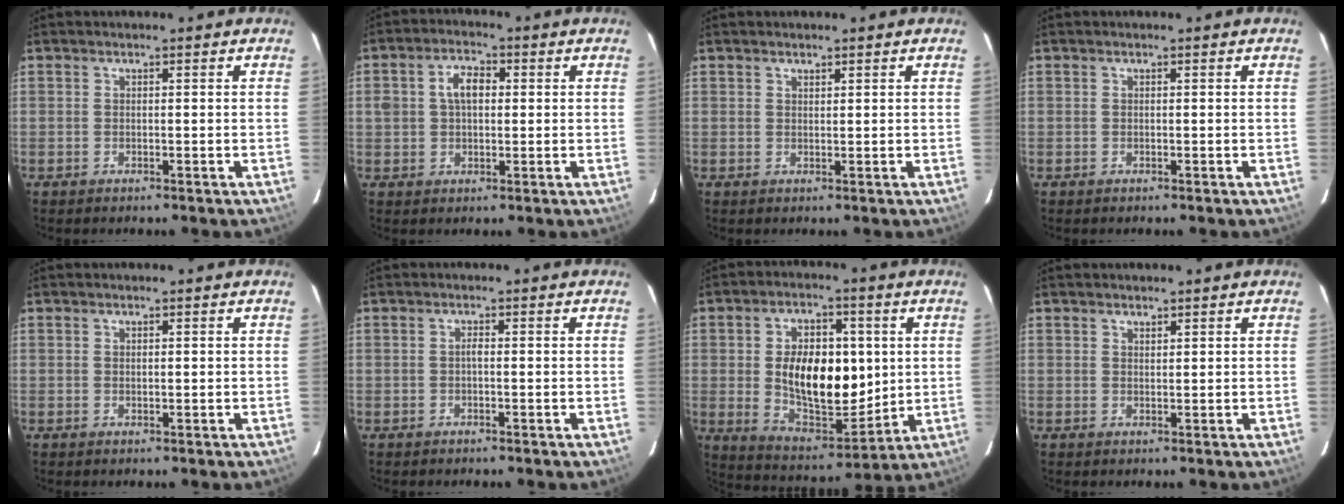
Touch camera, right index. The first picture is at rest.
{"total": 5.5, "force": [0.9, 3.6, 4.1], "torque": [-0.071, 0.016, 0.018]}
{"total": 0.9, "force": [0.8, 0.4, 0.2], "torque": [-0.004, 0.001, 0.014]}
{"total": 0.0}
{"total": 0.7, "force": [0.3, 0.3, 0.5], "torque": [-0.009, 0.002, 0.006]}
{"total": 0.8, "force": [-0.2, 0.3, 0.7], "torque": [-0.014, 0.005, -0.005]}
{"total": 16.6, "force": [1.5, 9.5, 13.5], "torque": [-0.236, 0.001, 0.040]}
{"total": 1.1, "force": [0.9, 0.5, 0.3], "torque": [-0.004, 0.000, 0.016]}